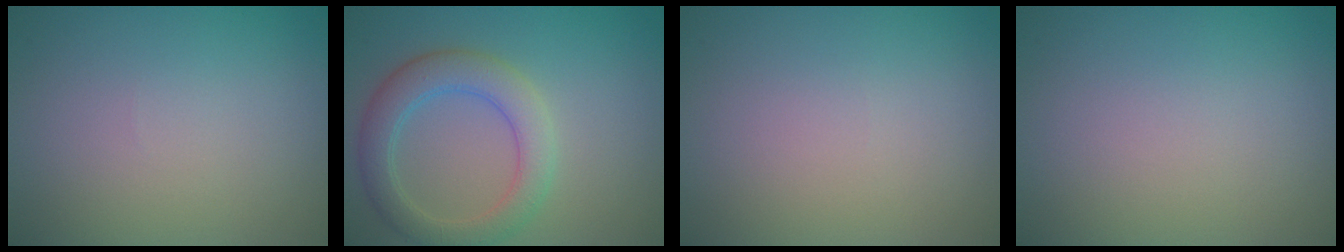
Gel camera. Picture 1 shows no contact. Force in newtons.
{"total": 4.4, "press": 4.4, "slide": 0.3}
{"total": 0.0}
{"total": 0.0}